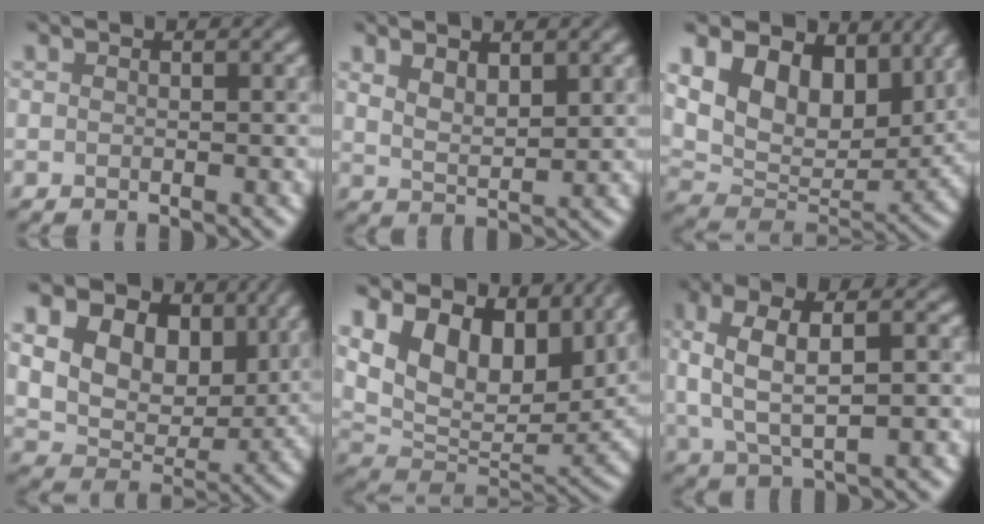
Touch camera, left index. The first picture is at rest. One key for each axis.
{"total": 3.7, "fx": 2.1, "fy": 1.4, "fz": 2.7, "tx": -0.051, "ty": -0.004, "tz": 0.041}
{"total": 11.7, "fx": 5.6, "fy": 7.6, "fz": 6.9, "tx": -0.134, "ty": 0.005, "tz": 0.095}
{"total": 16.3, "fx": 6.9, "fy": 11.3, "fz": 9.4, "tx": -0.183, "ty": 0.032, "tz": 0.132}
{"total": 12.5, "fx": 6.7, "fy": 7.4, "fz": 7.5, "tx": -0.144, "ty": 0.010, "tz": 0.120}
{"total": 8.0, "fx": 0.9, "fy": 3.6, "fz": 7.1, "tx": -0.136, "ty": 0.011, "tz": 0.009}